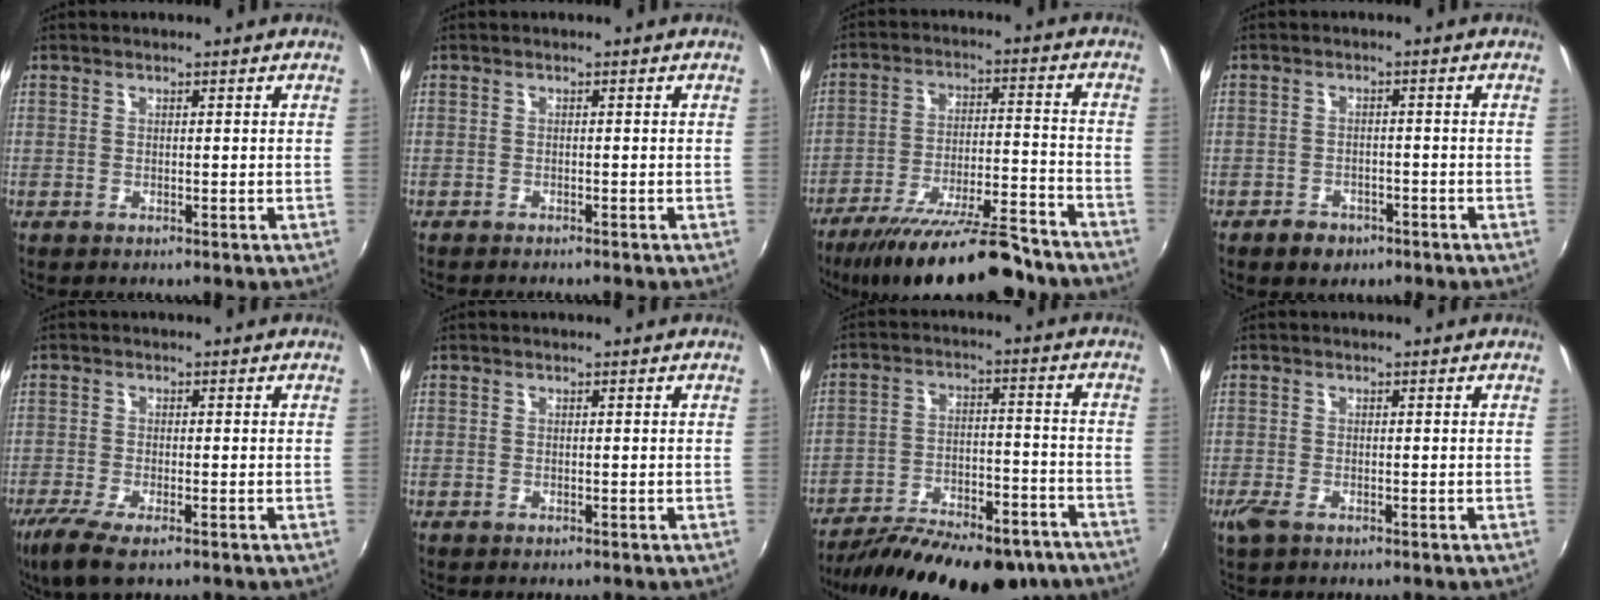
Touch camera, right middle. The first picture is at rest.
{"total": 1.4, "force": [-1.3, -0.1, 0.4], "torque": [-0.013, -0.010, -0.025]}
{"total": 20.5, "force": [-17.3, 3.6, 10.4], "torque": [-0.190, -0.029, -0.256]}
{"total": 4.1, "force": [-2.8, 2.6, 1.4], "torque": [-0.043, -0.001, -0.041]}
{"total": 6.6, "force": [-4.1, 1.4, 5.0], "torque": [-0.116, -0.028, -0.076]}
{"total": 0.0}
{"total": 25.0, "force": [-20.4, 8.5, 11.7], "torque": [-0.214, -0.016, -0.278]}
{"total": 2.3, "force": [-1.3, 0.9, 1.7], "torque": [-0.035, -0.008, -0.024]}